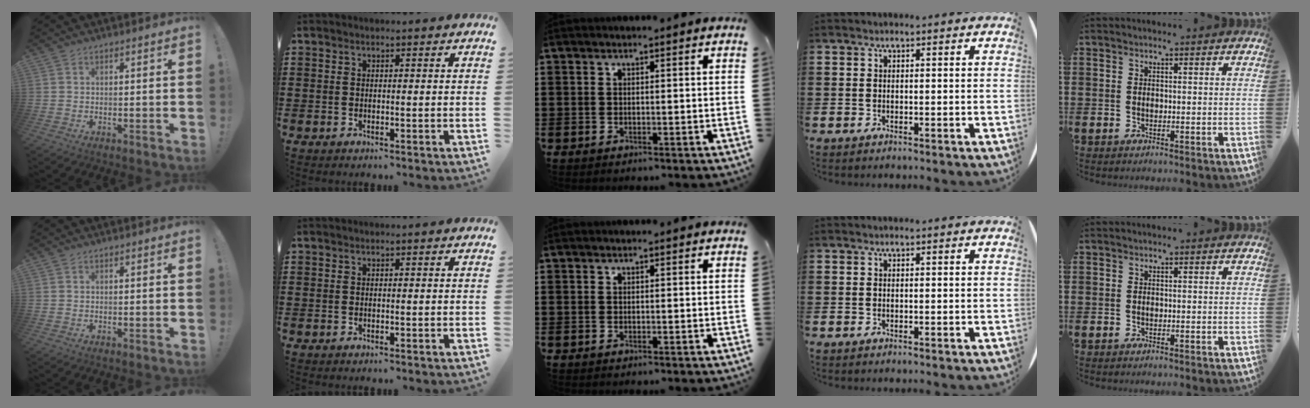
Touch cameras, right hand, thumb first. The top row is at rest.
{}